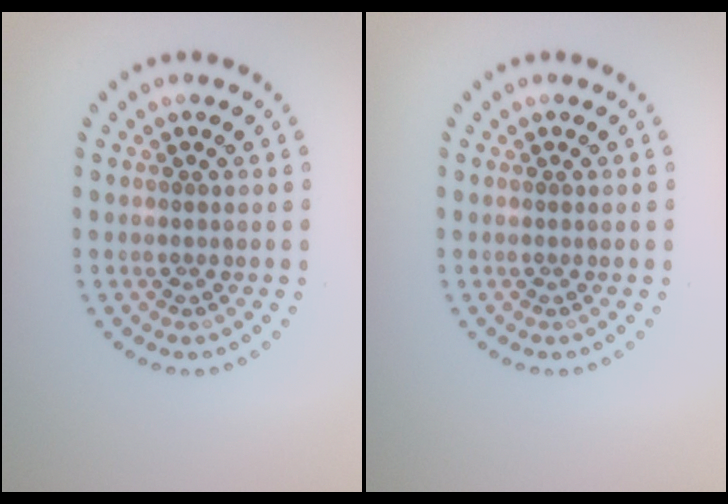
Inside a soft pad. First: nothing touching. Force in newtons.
{"total": 0.0}